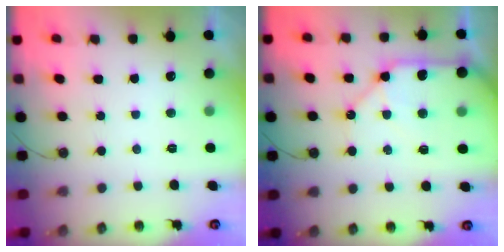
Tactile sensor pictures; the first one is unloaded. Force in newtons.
{"total": 12.4, "press": 12.3, "slide": 1.6}